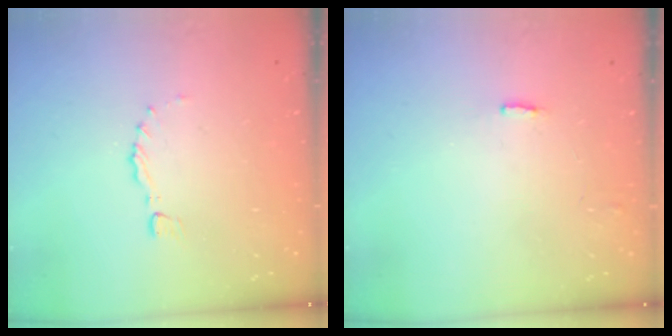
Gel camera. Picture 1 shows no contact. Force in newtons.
{"total": 1.3, "press": 1.3, "slide": 0.2}